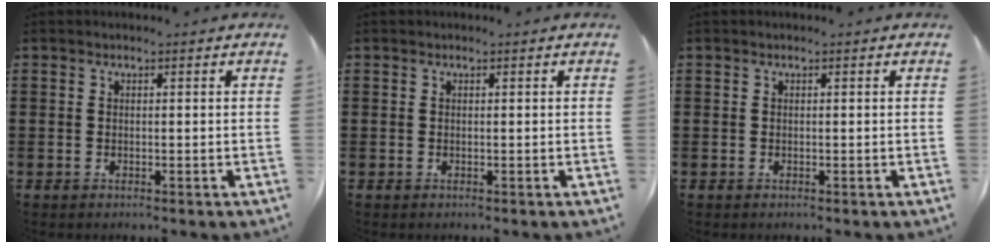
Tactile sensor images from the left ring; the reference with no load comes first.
{"total": 0.0}
{"total": 0.0}